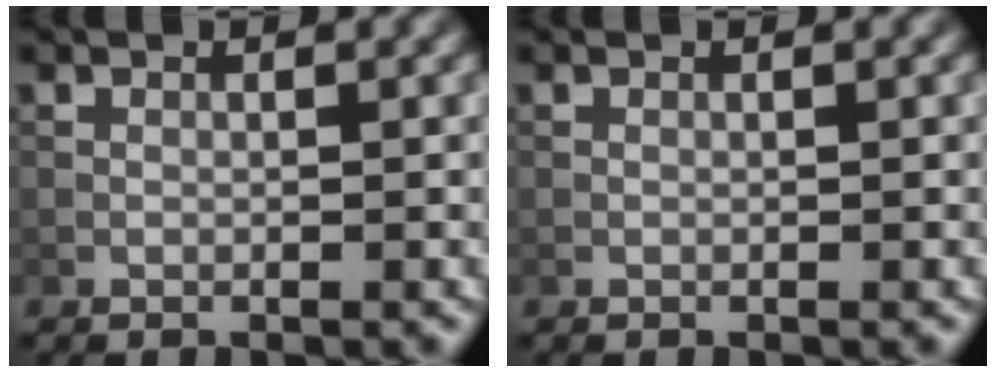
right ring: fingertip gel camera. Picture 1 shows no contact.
{"total": 0.0}